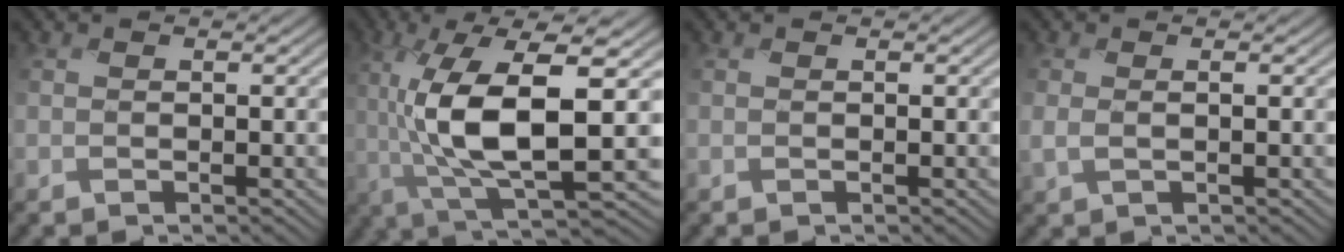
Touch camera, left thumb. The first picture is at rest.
{"total": 12.5, "force": [-0.8, 4.3, 11.7], "torque": [-0.238, -0.003, -0.010]}
{"total": 0.0}
{"total": 2.0, "force": [0.1, 0.9, 1.7], "torque": [-0.045, -0.003, 0.003]}